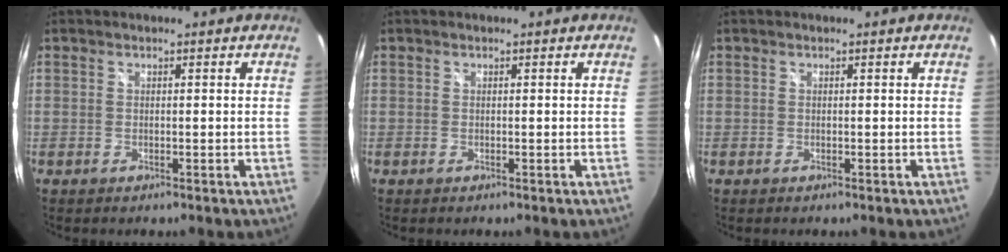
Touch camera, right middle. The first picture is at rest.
{"total": 0.0}
{"total": 0.0}